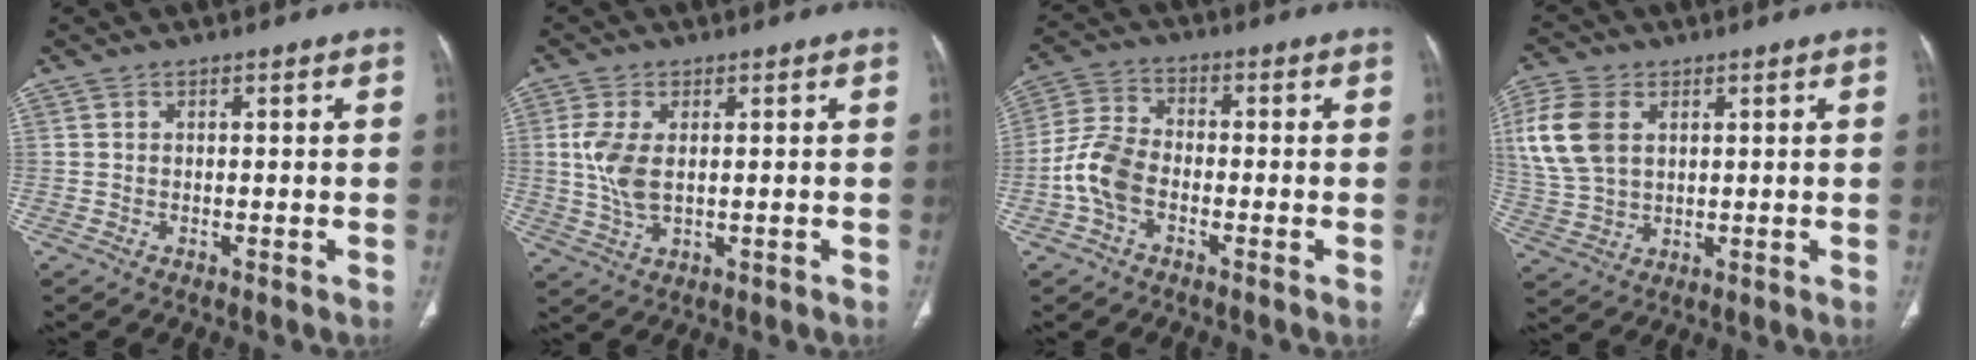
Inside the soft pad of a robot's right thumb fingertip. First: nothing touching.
{"total": 6.4, "force": [0.6, 3.3, 5.5], "torque": [-0.125, -0.002, 0.017]}
{"total": 7.8, "force": [-2.6, 4.8, 5.6], "torque": [-0.114, 0.022, -0.062]}
{"total": 11.8, "force": [3.2, 8.0, 8.0], "torque": [-0.177, 0.000, 0.067]}